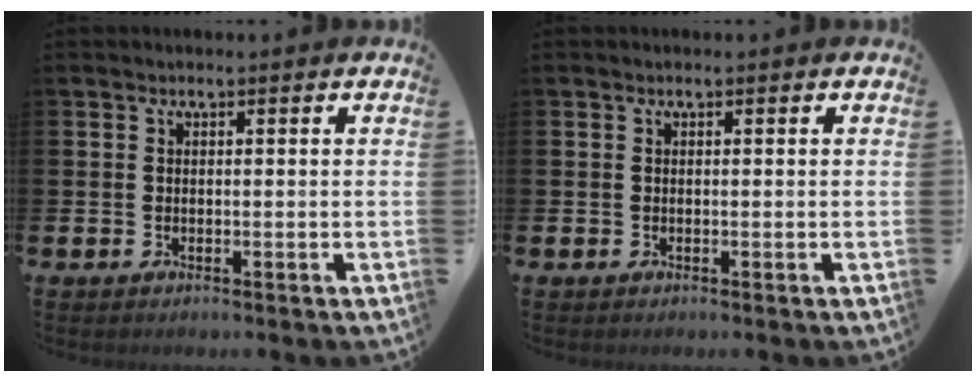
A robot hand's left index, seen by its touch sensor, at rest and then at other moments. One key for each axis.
{"total": 0.0}